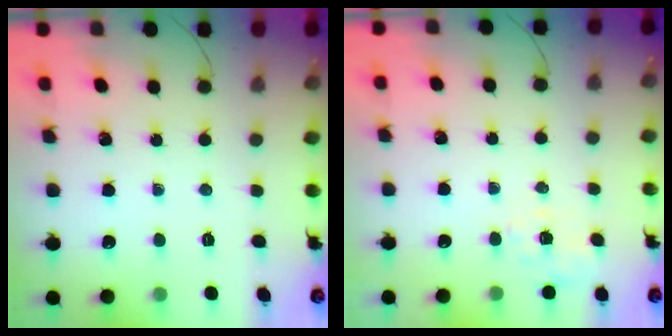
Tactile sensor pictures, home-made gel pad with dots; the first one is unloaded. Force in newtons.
{"total": 2.5, "press": 1.9, "slide": 1.6}